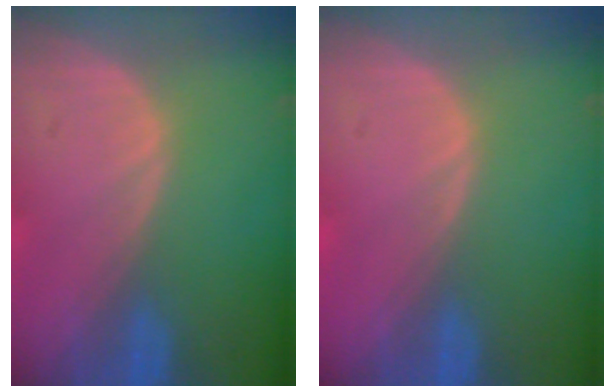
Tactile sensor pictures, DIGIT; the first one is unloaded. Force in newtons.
{"total": 0.5, "press": 0.1, "slide": 0.5}